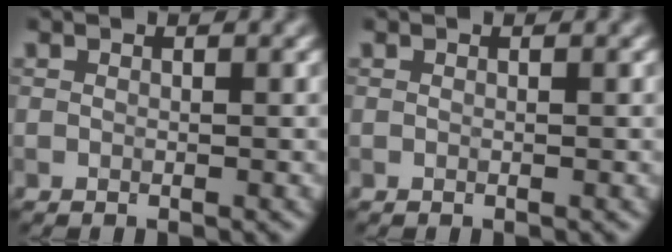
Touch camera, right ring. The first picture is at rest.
{"total": 0.0}